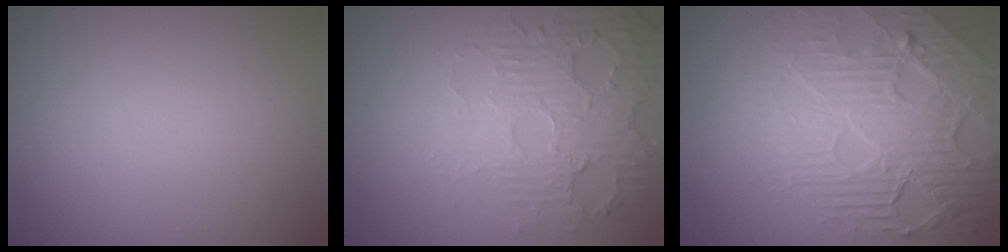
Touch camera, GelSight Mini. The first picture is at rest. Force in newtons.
{"total": 5.5, "press": 3.7, "slide": 4.1}
{"total": 8.2, "press": 5.6, "slide": 6.0}